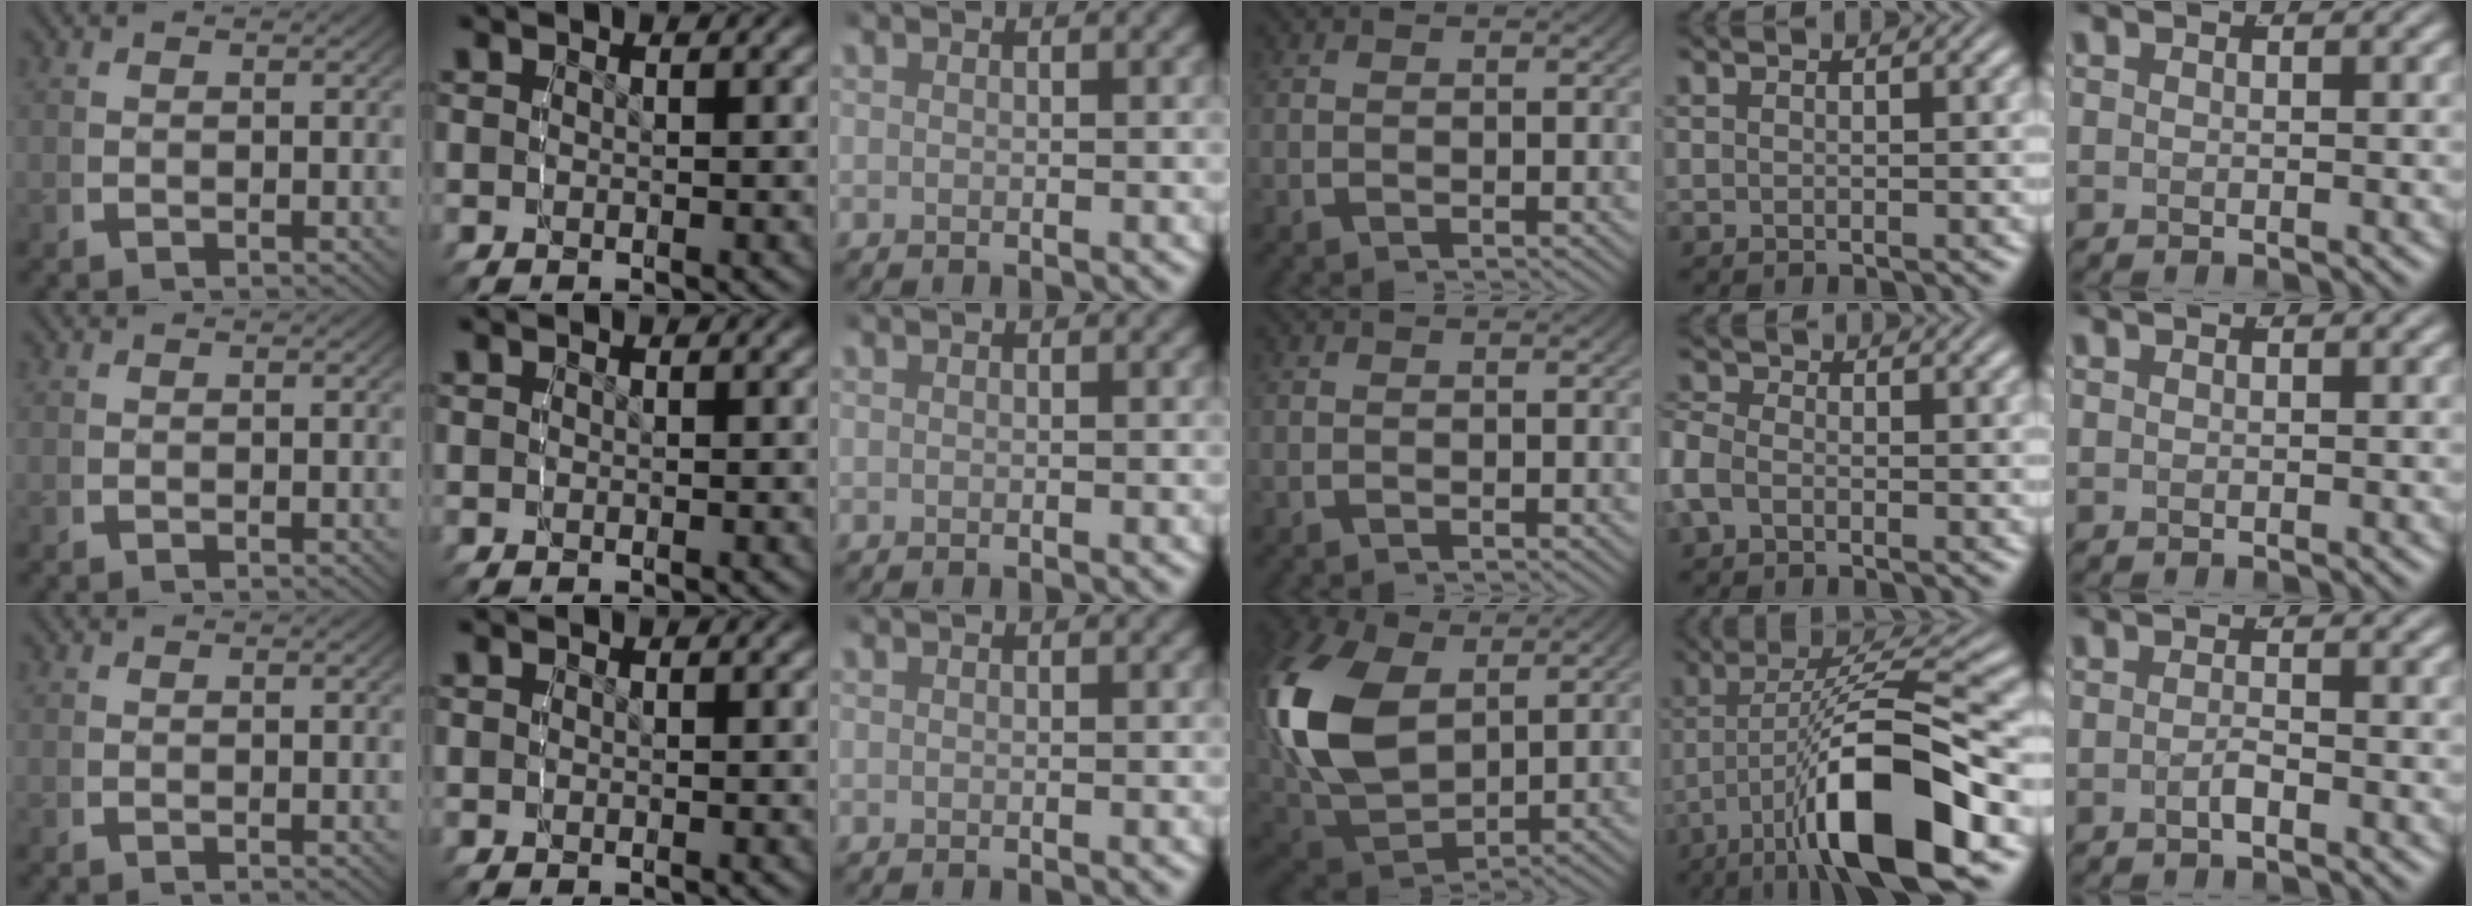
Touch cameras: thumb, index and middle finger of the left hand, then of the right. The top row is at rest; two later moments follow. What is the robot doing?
{"motion": "lift_and_place", "object": "markers"}